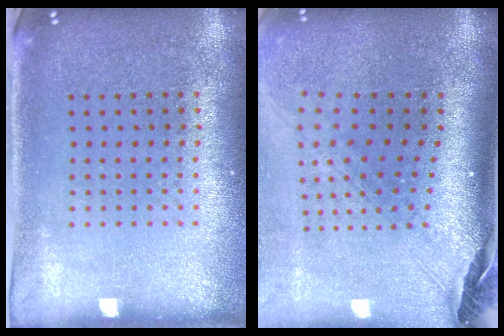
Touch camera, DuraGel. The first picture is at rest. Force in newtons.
{"total": 2.9, "press": 2.1, "slide": 2.0}